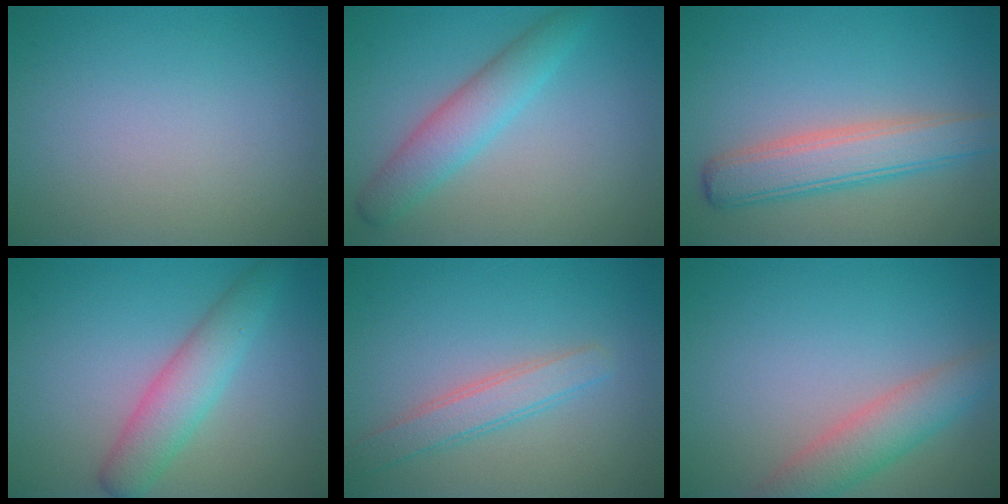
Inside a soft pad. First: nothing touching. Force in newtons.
{"total": 3.8, "press": 3.8, "slide": 0.1}
{"total": 4.8, "press": 4.8, "slide": 0.4}
{"total": 4.1, "press": 4.1, "slide": 0.2}
{"total": 2.7, "press": 2.7, "slide": 0.1}
{"total": 4.1, "press": 4.1, "slide": 0.4}